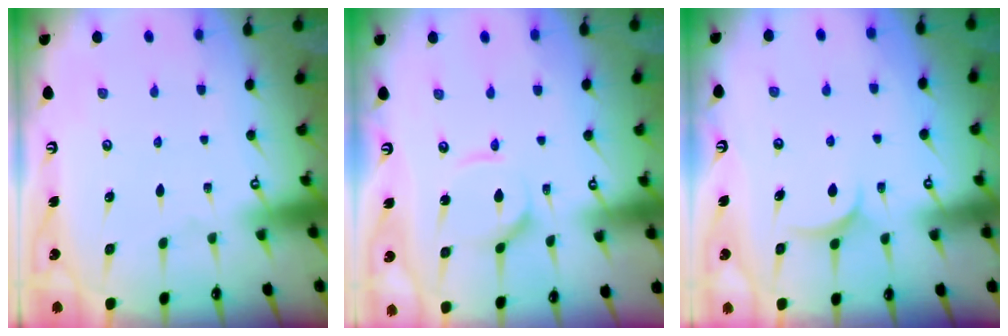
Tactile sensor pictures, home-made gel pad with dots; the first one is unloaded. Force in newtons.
{"total": 5.6, "press": 5.6, "slide": 0.6}
{"total": 4.8, "press": 4.8, "slide": 0.1}